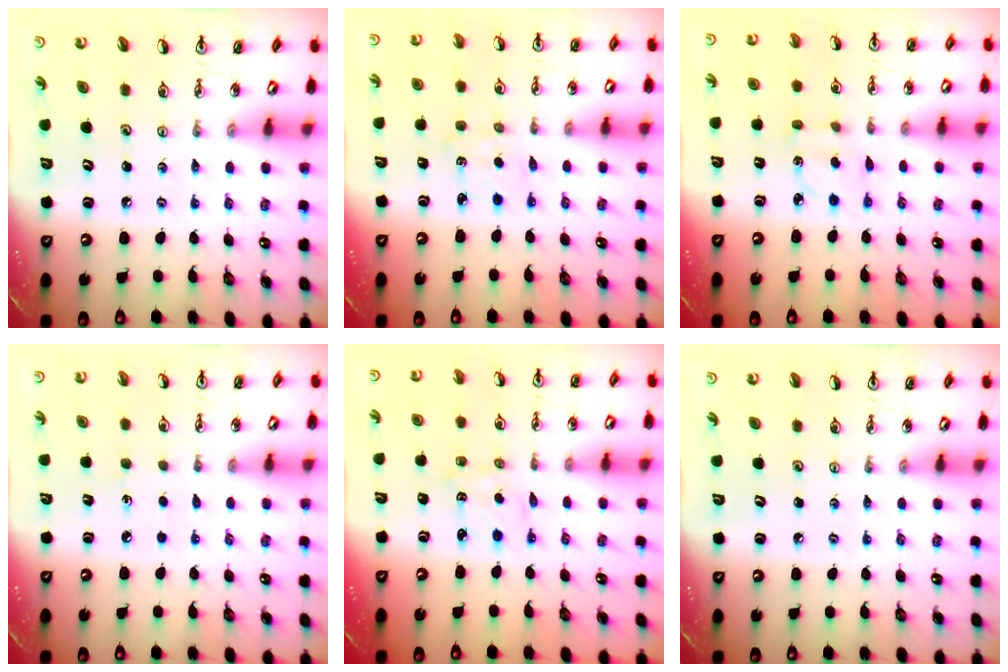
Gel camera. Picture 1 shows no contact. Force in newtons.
{"total": 2.3, "press": 2.3, "slide": 0.3}
{"total": 2.9, "press": 2.8, "slide": 0.8}
{"total": 3.2, "press": 3.2, "slide": 0.4}
{"total": 2.8, "press": 2.8, "slide": 0.4}
{"total": 0.0}